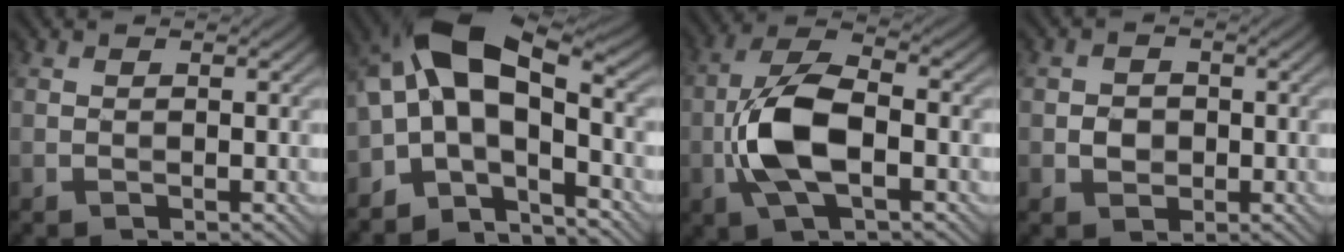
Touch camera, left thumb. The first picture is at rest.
{"total": 11.0, "force": [-2.6, 5.7, 9.1], "torque": [-0.160, 0.021, -0.065]}
{"total": 9.6, "force": [-2.4, 4.4, 8.2], "torque": [-0.182, 0.011, -0.052]}
{"total": 2.4, "force": [-0.5, 2.1, 1.1], "torque": [-0.026, -0.001, -0.015]}